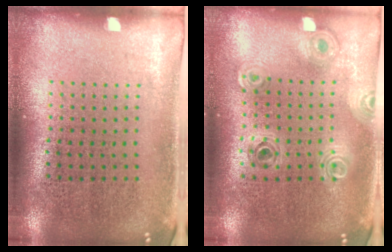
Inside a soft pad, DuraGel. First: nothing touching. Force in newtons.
{"total": 0.8, "press": 0.8, "slide": 0.2}